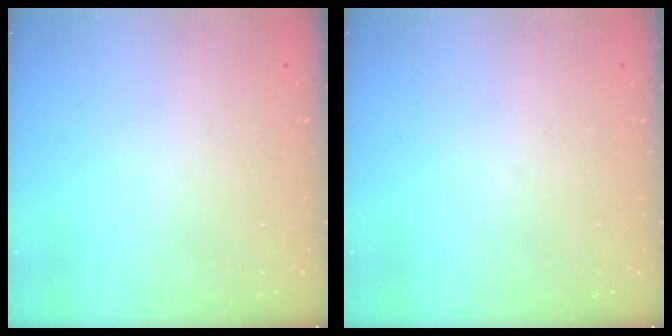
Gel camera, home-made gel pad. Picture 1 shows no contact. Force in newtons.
{"total": 0.0}